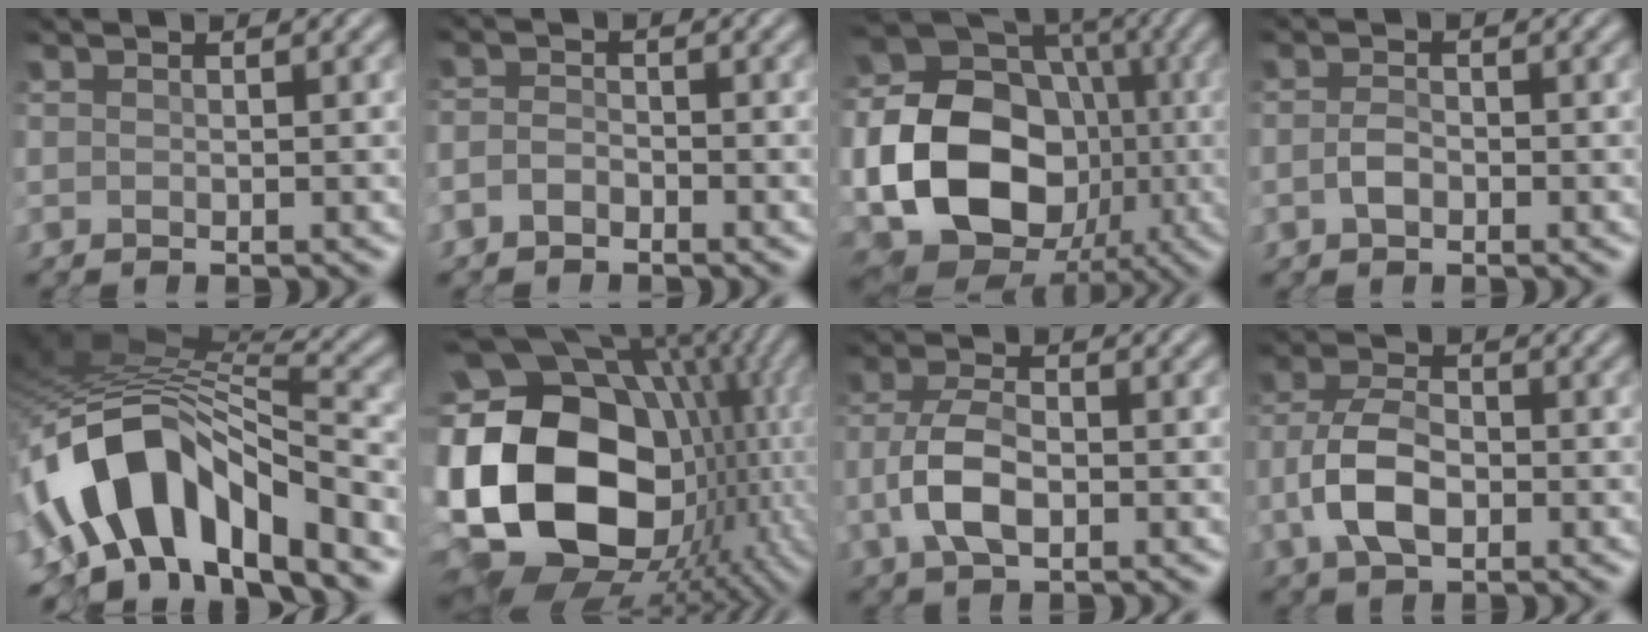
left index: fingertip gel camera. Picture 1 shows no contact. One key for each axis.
{"total": 1.4, "fx": -1.1, "fy": 0.7, "fz": 0.5, "tx": -0.013, "ty": 0.008, "tz": -0.028}
{"total": 17.9, "fx": -2.9, "fy": 14.6, "fz": 9.9, "tx": -0.187, "ty": -0.022, "tz": -0.061}
{"total": 1.4, "fx": -0.4, "fy": 0.7, "fz": 1.1, "tx": -0.028, "ty": 0.005, "tz": -0.011}
{"total": 11.6, "fx": -4.4, "fy": 5.0, "fz": 9.5, "tx": -0.167, "ty": 0.019, "tz": -0.085}
{"total": 21.7, "fx": -0.5, "fy": 15.7, "fz": 14.9, "tx": -0.330, "ty": -0.003, "tz": 0.007}
{"total": 4.7, "fx": -1.2, "fy": 2.4, "fz": 3.8, "tx": -0.084, "ty": 0.006, "tz": -0.029}
{"total": 5.2, "fx": -1.4, "fy": 2.9, "fz": 4.1, "tx": -0.089, "ty": 0.009, "tz": -0.030}